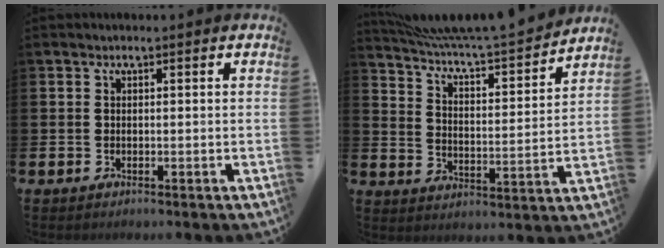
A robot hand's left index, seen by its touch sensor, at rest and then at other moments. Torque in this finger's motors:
{"motor_torque": [0.97, -1.17, 0.17, 0.13]}